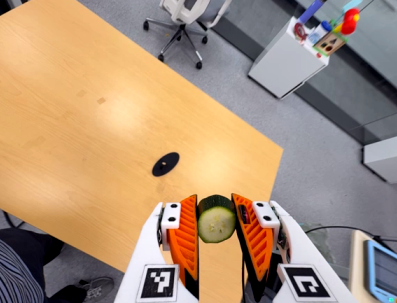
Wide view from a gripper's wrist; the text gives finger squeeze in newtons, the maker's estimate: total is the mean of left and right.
{"total": 8.5, "left": 7.7, "right": 9.4}